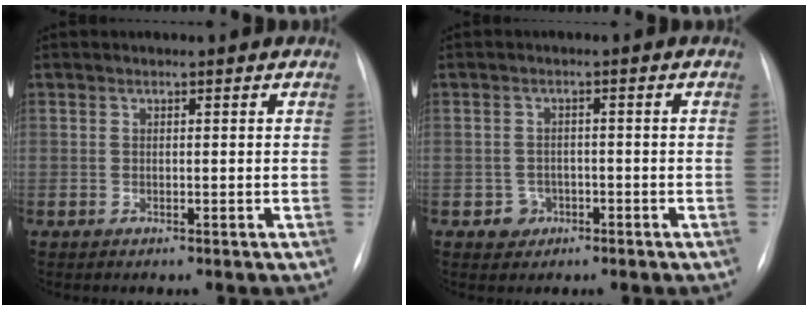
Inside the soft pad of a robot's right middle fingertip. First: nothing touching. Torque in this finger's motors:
{"motor_torque": [-0.29, 0.09, -0.02, -0.01]}